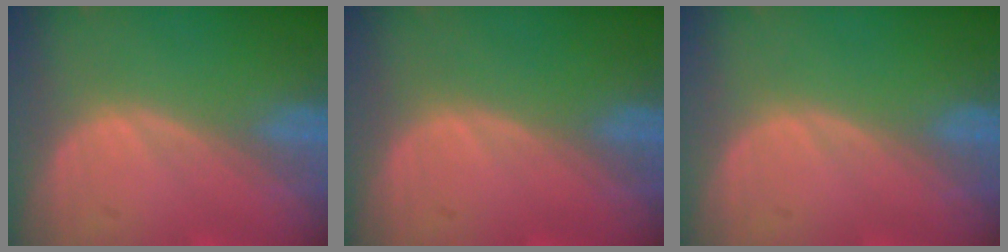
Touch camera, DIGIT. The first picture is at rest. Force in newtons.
{"total": 0.0}
{"total": 0.0}